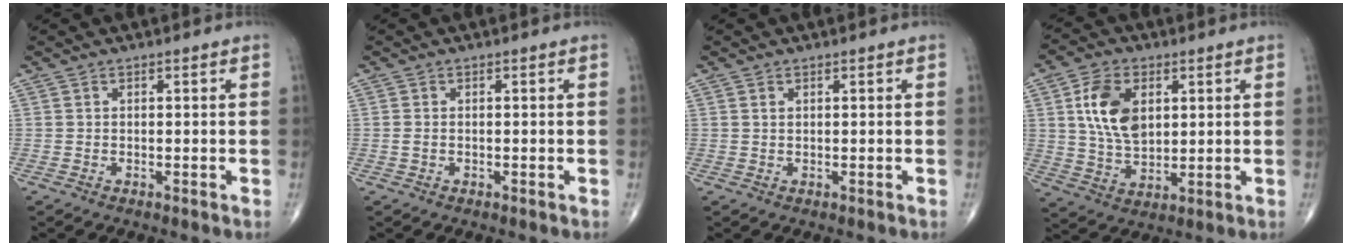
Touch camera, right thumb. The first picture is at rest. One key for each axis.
{"total": 0.8, "fx": -0.1, "fy": 0.5, "fz": 0.6, "tx": -0.019, "ty": 0.002, "tz": -0.002}
{"total": 0.6, "fx": 0.3, "fy": 0.4, "fz": 0.4, "tx": -0.008, "ty": 0.002, "tz": 0.007}
{"total": 11.2, "fx": 2.9, "fy": 7.0, "fz": 8.2, "tx": -0.140, "ty": -0.011, "tz": 0.058}